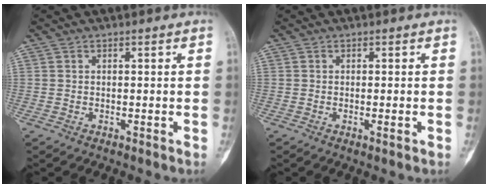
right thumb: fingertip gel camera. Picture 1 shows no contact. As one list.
[{"total": 1.2, "force": [-0.3, 0.1, 1.1], "torque": [-0.014, -0.004, -0.003]}]